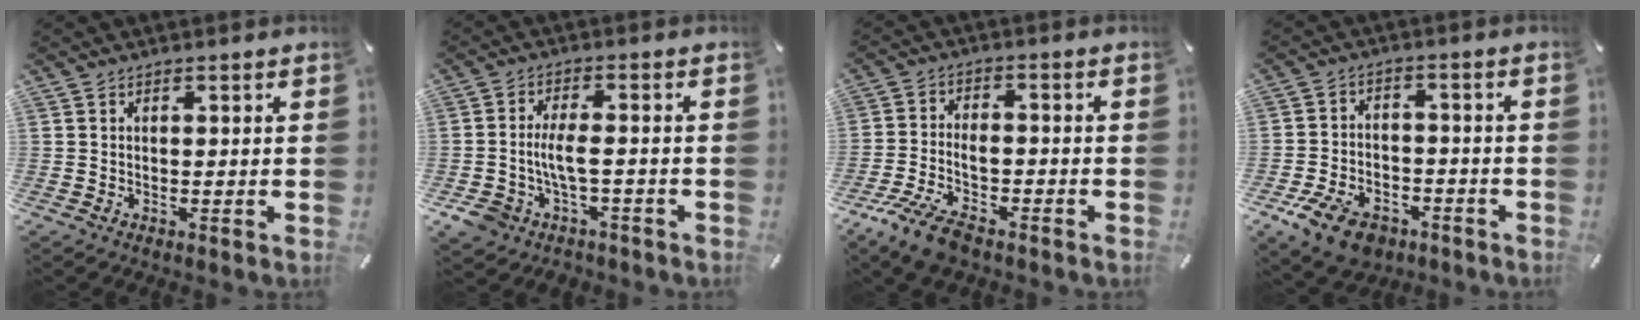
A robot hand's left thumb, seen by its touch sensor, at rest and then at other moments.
{"total": 6.9, "force": [-2.1, 4.0, 5.1], "torque": [-0.113, 0.006, -0.041]}
{"total": 8.3, "force": [-4.9, 4.4, 5.1], "torque": [-0.110, 0.014, -0.092]}
{"total": 9.7, "force": [-5.9, 6.1, 4.7], "torque": [-0.093, 0.037, -0.104]}